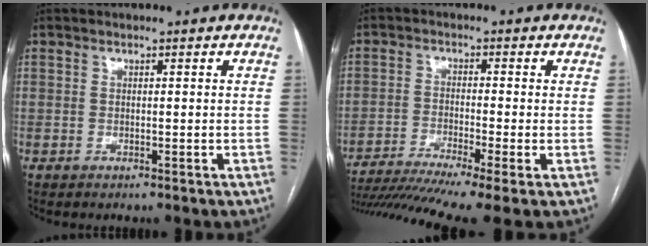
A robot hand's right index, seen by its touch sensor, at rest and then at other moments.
{"total": 12.4, "force": [-9.3, -0.9, 8.1], "torque": [-0.138, -0.024, -0.151]}